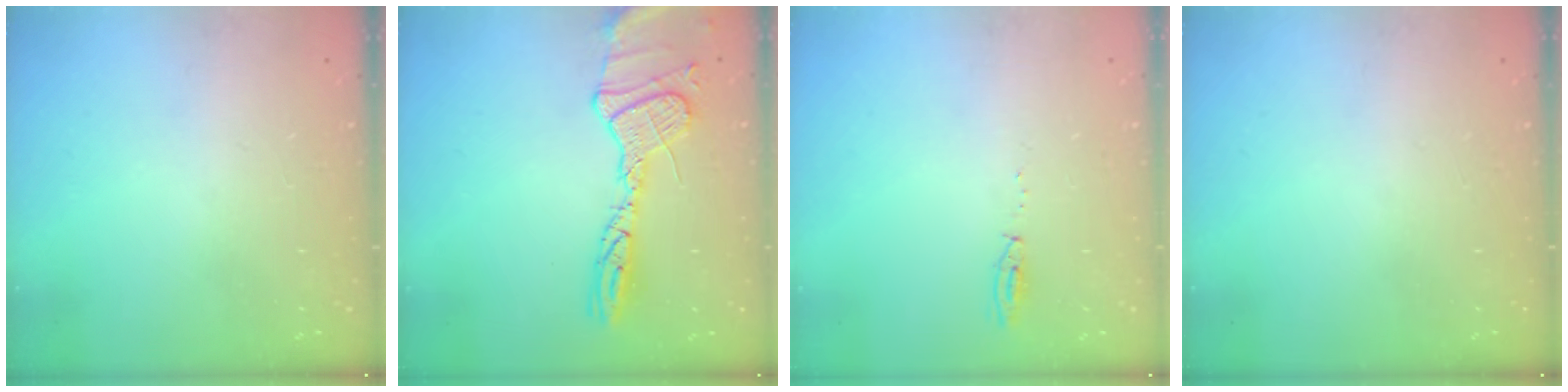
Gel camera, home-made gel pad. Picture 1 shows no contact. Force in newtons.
{"total": 15.6, "press": 15.6, "slide": 1.3}
{"total": 3.4, "press": 3.3, "slide": 0.8}
{"total": 0.0}